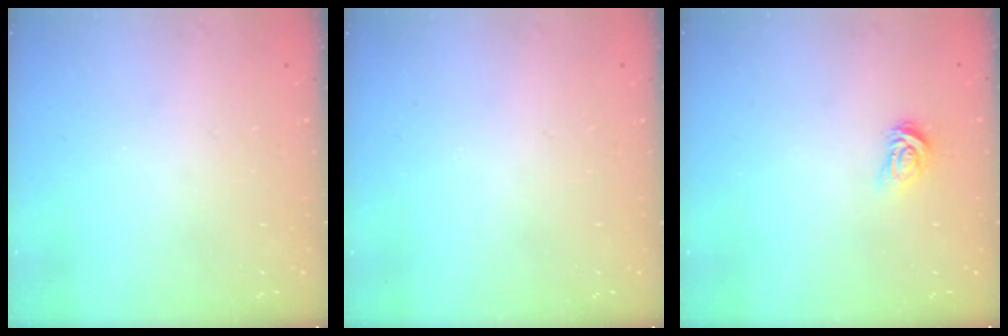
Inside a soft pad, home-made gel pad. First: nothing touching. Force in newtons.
{"total": 0.0}
{"total": 3.6, "press": 3.6, "slide": 0.4}